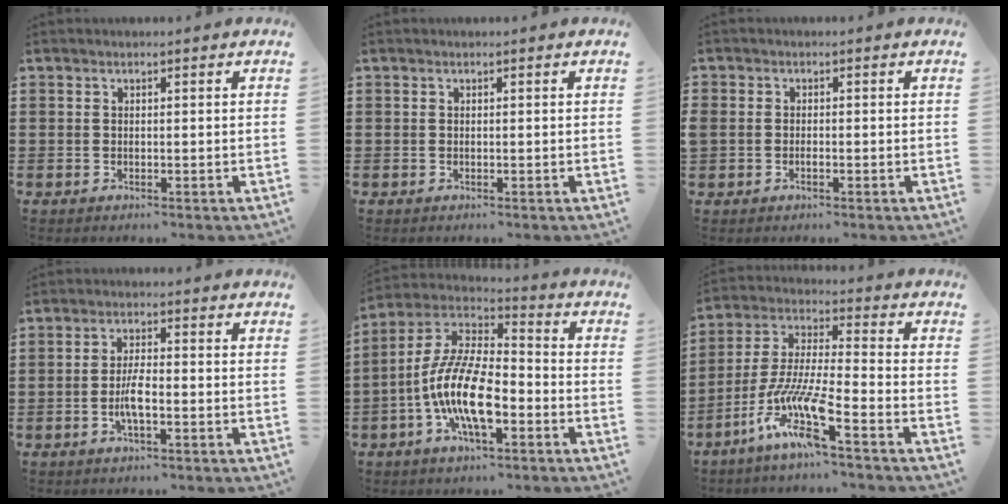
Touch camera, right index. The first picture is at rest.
{"total": 0.0}
{"total": 1.0, "force": [-0.5, 0.6, 0.6], "torque": [-0.014, -0.002, -0.008]}
{"total": 4.1, "force": [-1.3, 1.0, 3.7], "torque": [-0.078, 0.000, -0.027]}
{"total": 13.0, "force": [-5.2, 4.8, 11.0], "torque": [-0.252, -0.011, -0.105]}
{"total": 11.3, "force": [-7.6, 1.1, 8.3], "torque": [-0.200, -0.018, -0.161]}